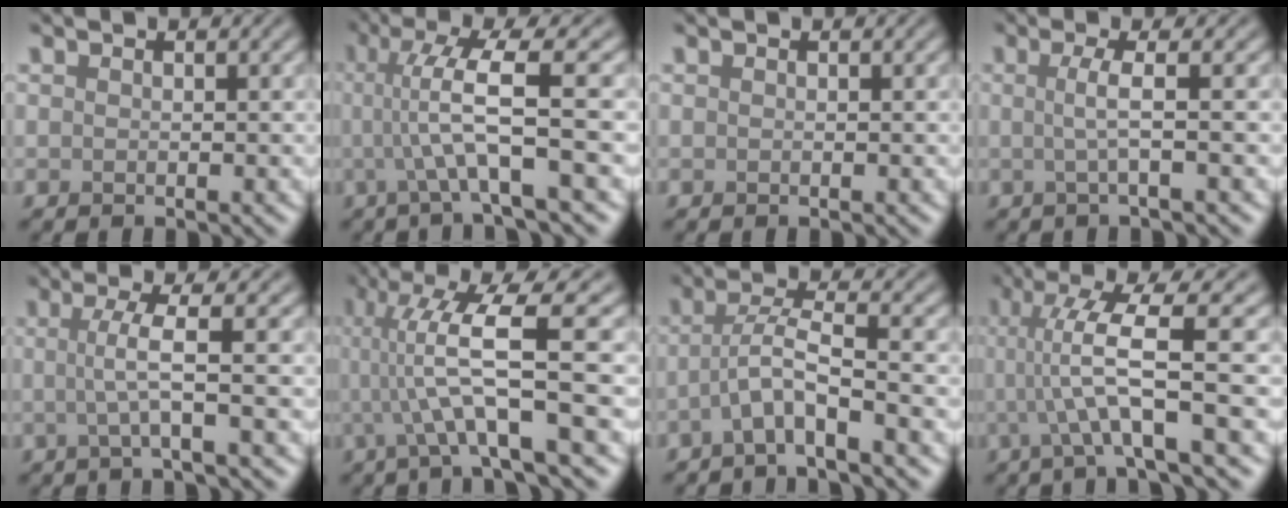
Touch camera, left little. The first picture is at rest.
{"total": 6.2, "force": [0.1, 0.8, 6.1], "torque": [-0.110, 0.005, 0.000]}
{"total": 0.0}
{"total": 2.6, "force": [0.0, 0.6, 2.5], "torque": [-0.046, -0.001, -0.008]}
{"total": 3.4, "force": [-0.1, 0.6, 3.3], "torque": [-0.060, -0.002, -0.009]}
{"total": 8.5, "force": [0.3, 1.4, 8.4], "torque": [-0.141, 0.009, 0.004]}
{"total": 3.8, "force": [-1.8, 0.4, 3.3], "torque": [-0.062, 0.011, -0.044]}
{"total": 6.8, "force": [0.0, 0.9, 6.7], "torque": [-0.117, 0.005, -0.001]}